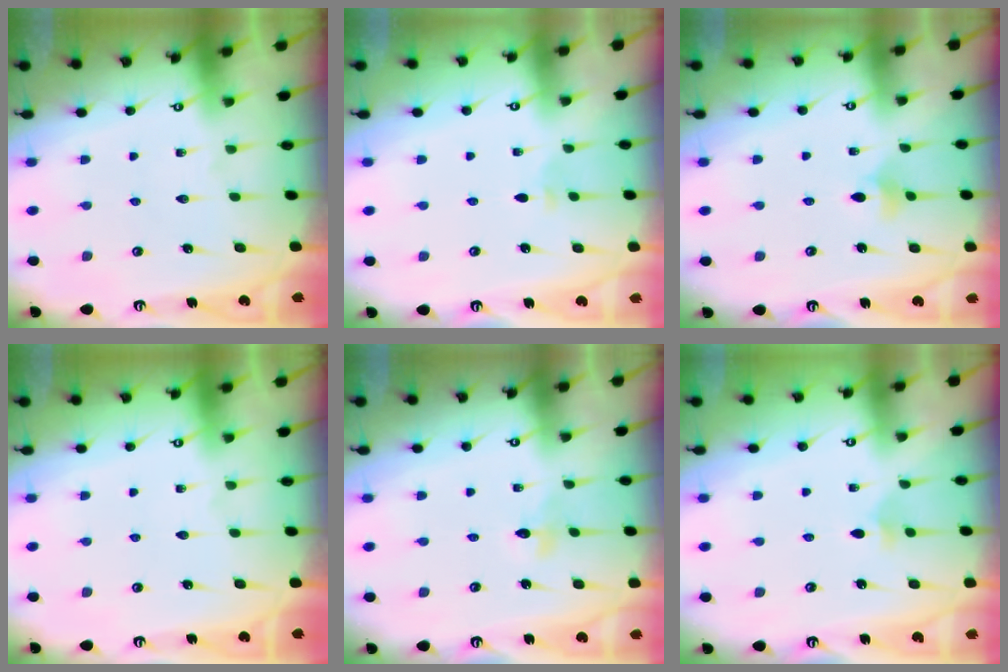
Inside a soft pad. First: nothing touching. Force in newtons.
{"total": 2.8, "press": 2.7, "slide": 0.7}
{"total": 4.2, "press": 4.1, "slide": 0.8}
{"total": 0.0}
{"total": 3.0, "press": 2.9, "slide": 0.3}
{"total": 3.0, "press": 2.9, "slide": 0.7}